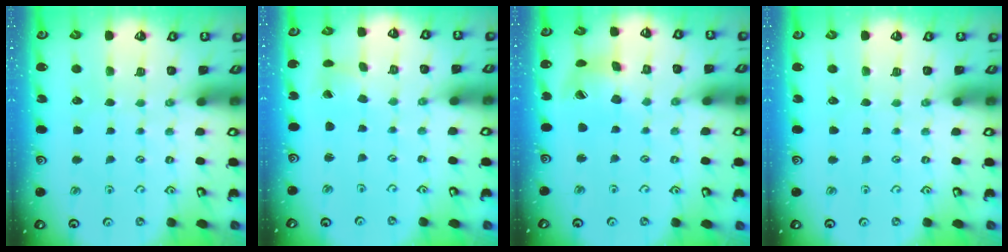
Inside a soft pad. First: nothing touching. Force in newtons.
{"total": 1.6, "press": 1.6, "slide": 0.2}
{"total": 10.6, "press": 10.5, "slide": 1.3}
{"total": 0.0}